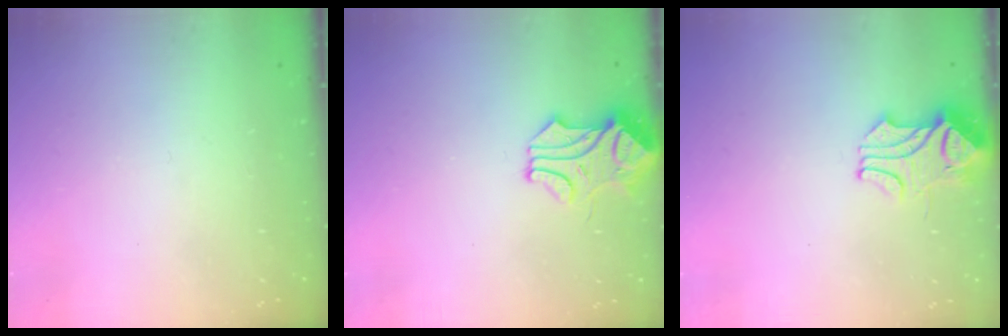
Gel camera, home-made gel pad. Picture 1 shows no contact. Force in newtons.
{"total": 0.6, "press": 0.6, "slide": 0.2}
{"total": 2.1, "press": 1.9, "slide": 0.9}